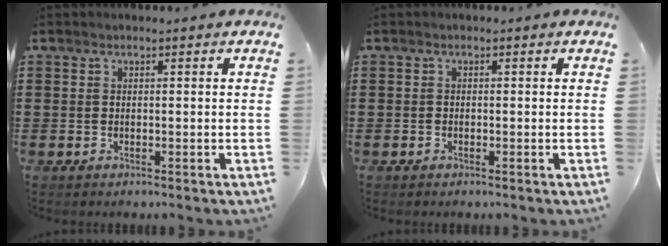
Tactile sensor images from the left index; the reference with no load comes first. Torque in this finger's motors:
{"motor_torque": [-0.07, 0.02, -0.02, -0.01]}